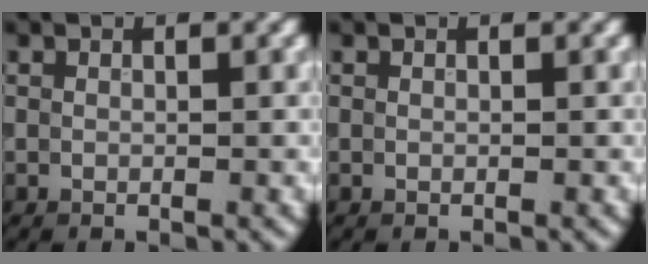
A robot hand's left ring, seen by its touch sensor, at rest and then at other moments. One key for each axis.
{"total": 0.0}